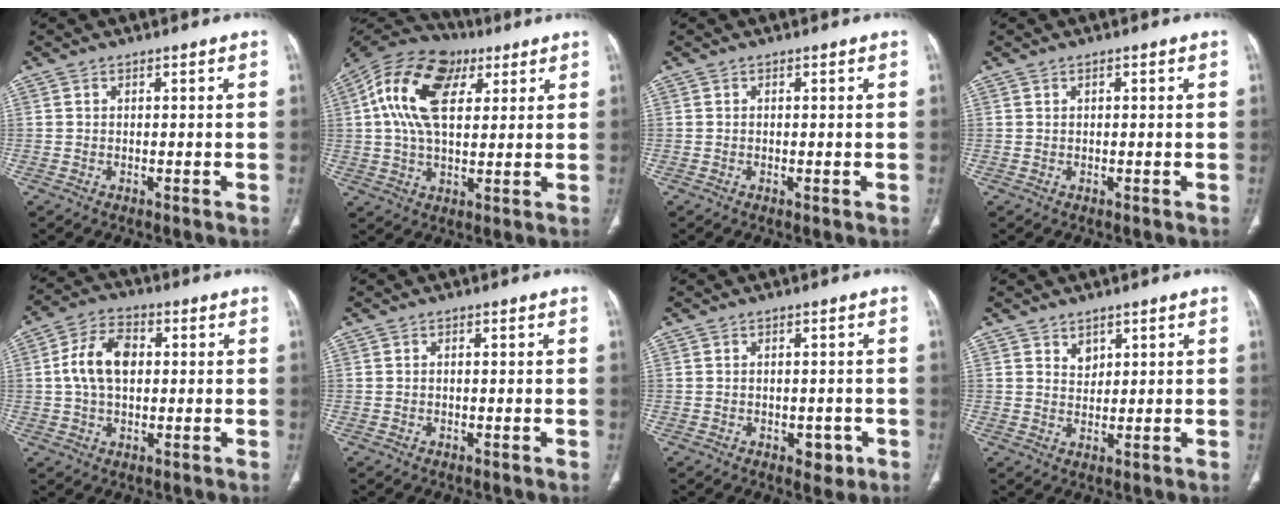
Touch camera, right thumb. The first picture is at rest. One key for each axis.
{"total": 18.0, "fx": 5.2, "fy": 10.7, "fz": 13.4, "tx": -0.240, "ty": 0.011, "tz": 0.081}
{"total": 0.0}
{"total": 0.6, "fx": 0.3, "fy": 0.2, "fz": 0.4, "tx": -0.009, "ty": 0.002, "tz": 0.006}
{"total": 9.8, "fx": 1.0, "fy": 6.2, "fz": 7.5, "tx": -0.137, "ty": 0.017, "tz": 0.015}
{"total": 0.0}
{"total": 3.1, "fx": -1.2, "fy": 2.0, "fz": 1.9, "tx": -0.009, "ty": 0.007, "tz": -0.007}
{"total": 2.4, "fx": 1.6, "fy": 1.6, "fz": 0.9, "tx": -0.004, "ty": -0.013, "tz": 0.030}